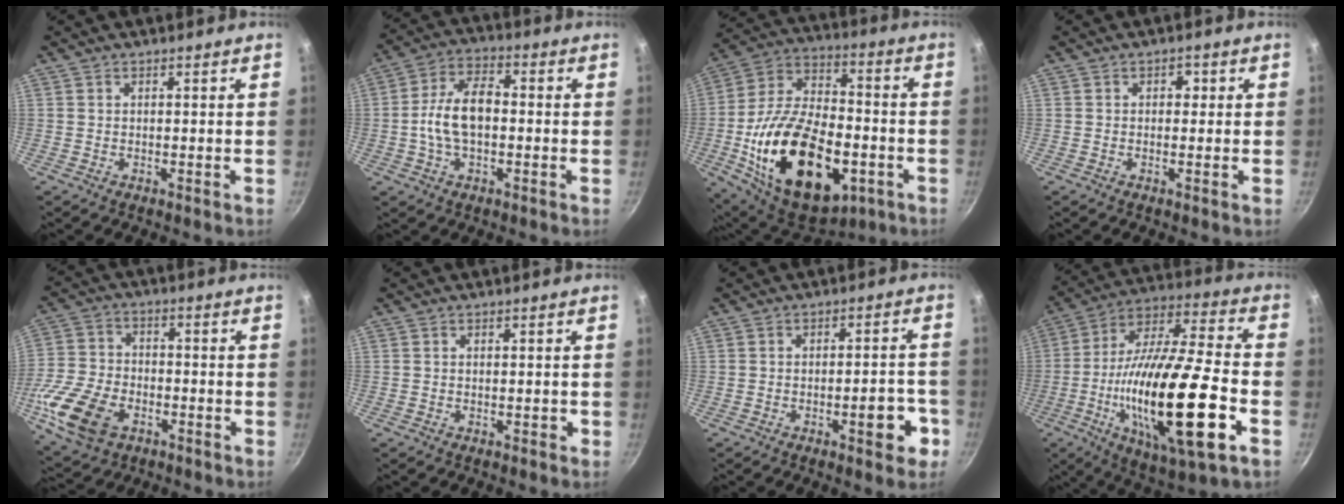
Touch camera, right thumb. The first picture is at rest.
{"total": 10.4, "force": [-0.9, 6.0, 8.5], "torque": [-0.144, 0.033, -0.025]}
{"total": 30.2, "force": [-8.1, 17.3, 23.4], "torque": [-0.388, 0.026, -0.123]}
{"total": 1.8, "force": [0.2, 1.3, 1.3], "torque": [-0.010, 0.000, -0.002]}
{"total": 14.7, "force": [-5.8, 9.5, 9.7], "torque": [-0.190, 0.018, -0.113]}
{"total": 0.7, "force": [-0.3, 0.5, 0.4], "torque": [-0.002, 0.005, -0.003]}
{"total": 7.6, "force": [-3.3, 2.9, 6.2], "torque": [-0.050, 0.030, -0.041]}
{"total": 29.0, "force": [-7.9, 8.2, 26.7], "torque": [-0.464, 0.017, -0.133]}